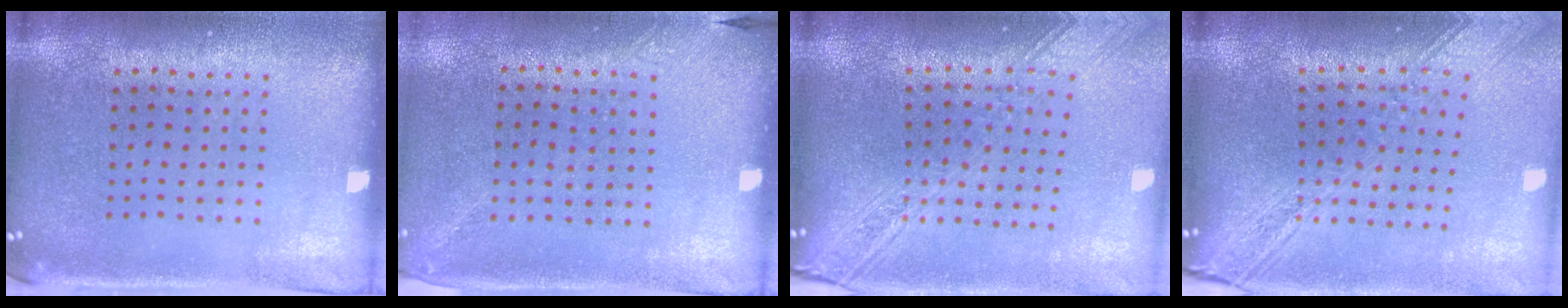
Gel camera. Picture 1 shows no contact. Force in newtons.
{"total": 1.4, "press": 1.1, "slide": 0.9}
{"total": 2.7, "press": 2.1, "slide": 1.7}
{"total": 2.9, "press": 2.2, "slide": 1.9}